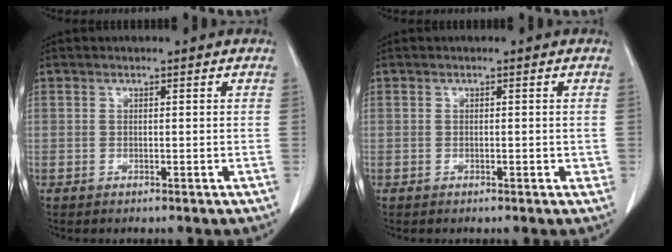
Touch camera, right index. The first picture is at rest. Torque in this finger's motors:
{"motor_torque": [-0.02, 0.04, -0.03, -0.01]}